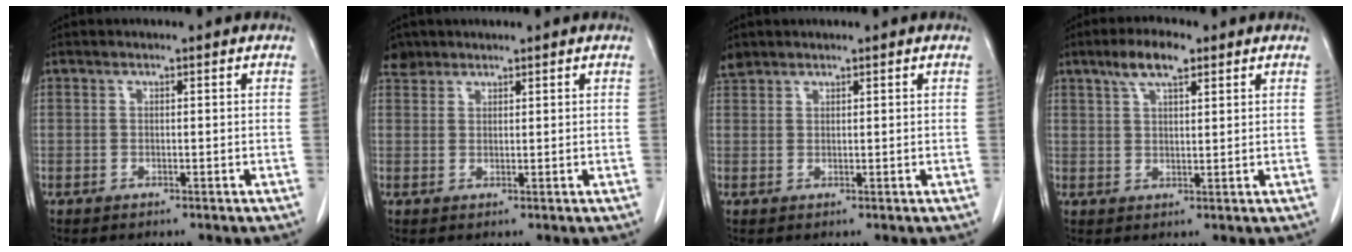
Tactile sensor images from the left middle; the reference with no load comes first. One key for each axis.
{"total": 2.1, "fx": 1.9, "fy": 1.0, "fz": -0.2, "tx": 0.003, "ty": 0.006, "tz": 0.033}
{"total": 1.8, "fx": 1.6, "fy": 0.6, "fz": 0.0, "tx": -0.004, "ty": 0.008, "tz": 0.033}
{"total": 5.7, "fx": 3.7, "fy": 1.6, "fz": 4.1, "tx": -0.082, "ty": 0.011, "tz": 0.065}